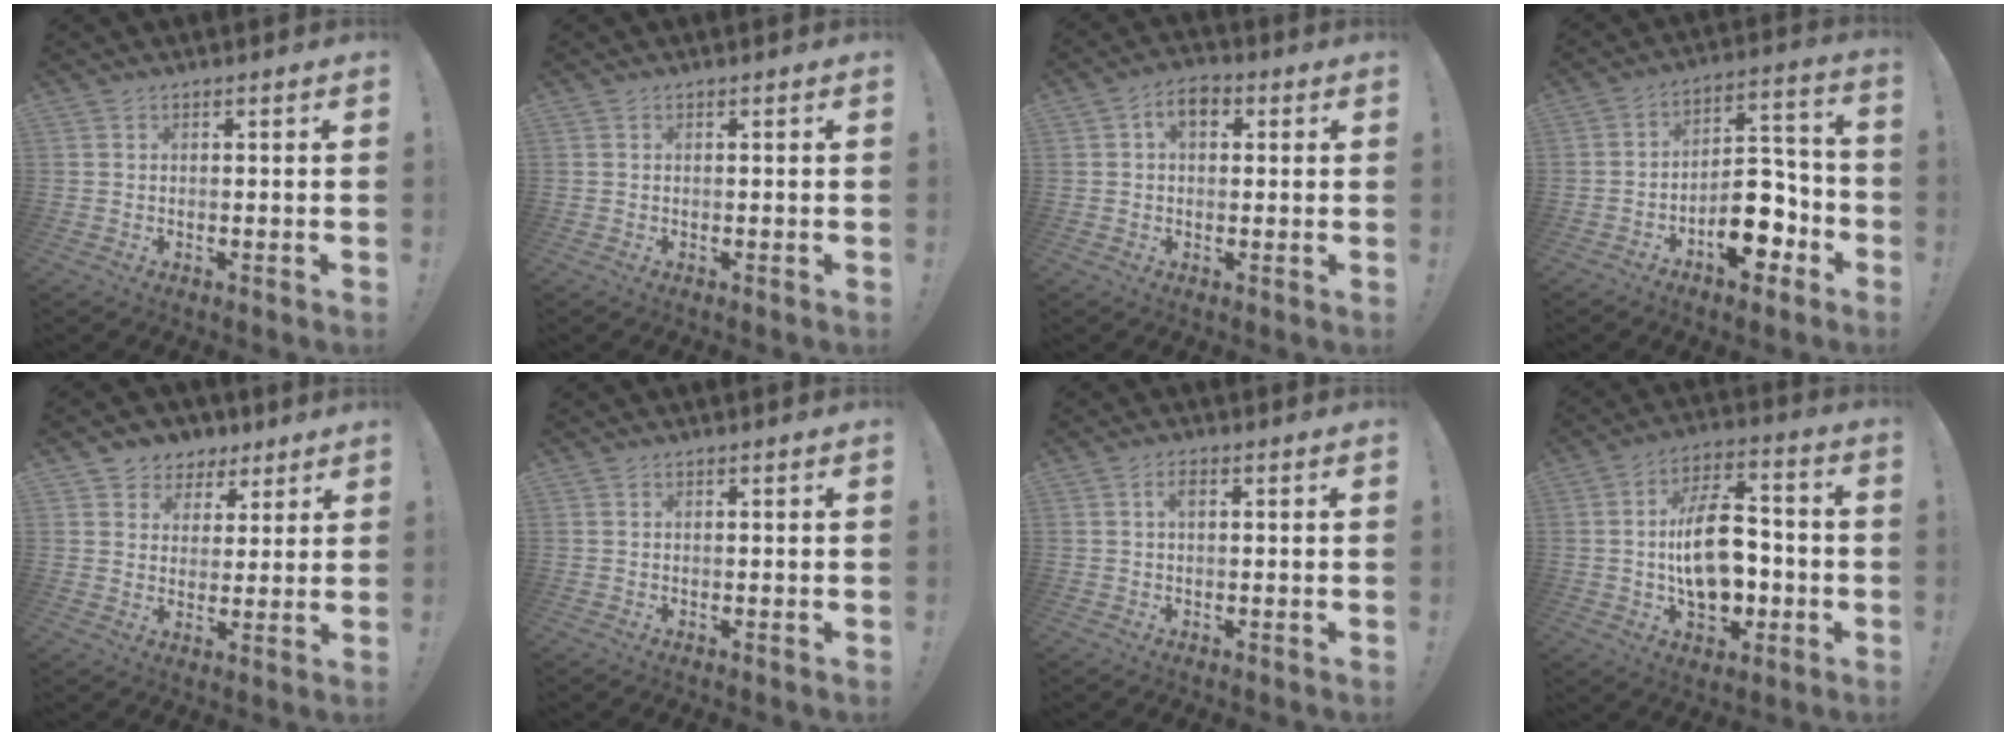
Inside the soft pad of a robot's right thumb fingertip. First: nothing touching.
{"total": 0.0}
{"total": 5.7, "force": [1.4, 3.8, 4.0], "torque": [-0.059, 0.006, 0.024]}
{"total": 14.8, "force": [-7.0, 8.4, 10.0], "torque": [-0.123, 0.058, -0.106]}
{"total": 6.3, "force": [3.1, 5.4, 0.6], "torque": [-0.004, -0.021, 0.062]}
{"total": 0.0}
{"total": 2.1, "force": [0.4, 0.9, 1.8], "torque": [-0.032, 0.007, 0.003]}
{"total": 17.2, "force": [-2.1, 10.8, 13.2], "torque": [-0.225, 0.019, -0.037]}